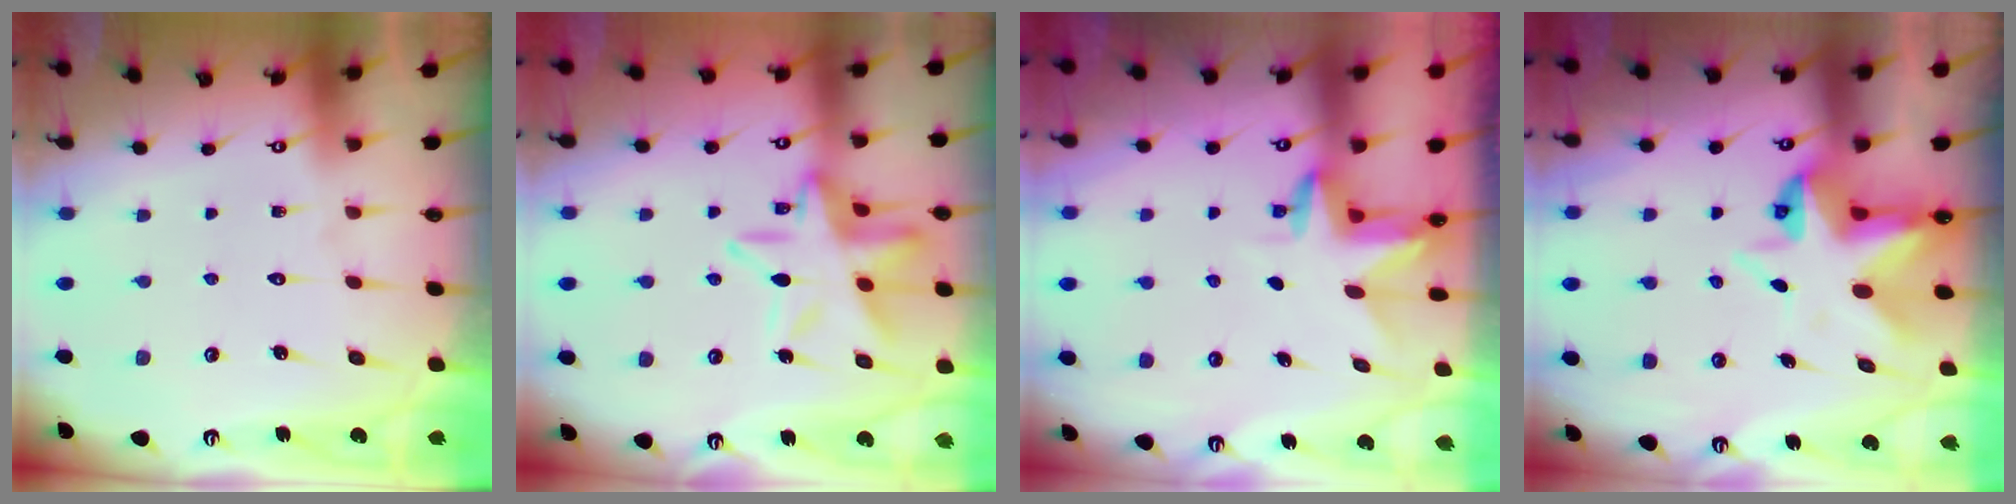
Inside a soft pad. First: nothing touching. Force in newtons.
{"total": 14.9, "press": 14.9, "slide": 1.5}
{"total": 3.3, "press": 3.3, "slide": 0.3}
{"total": 6.5, "press": 6.4, "slide": 0.8}